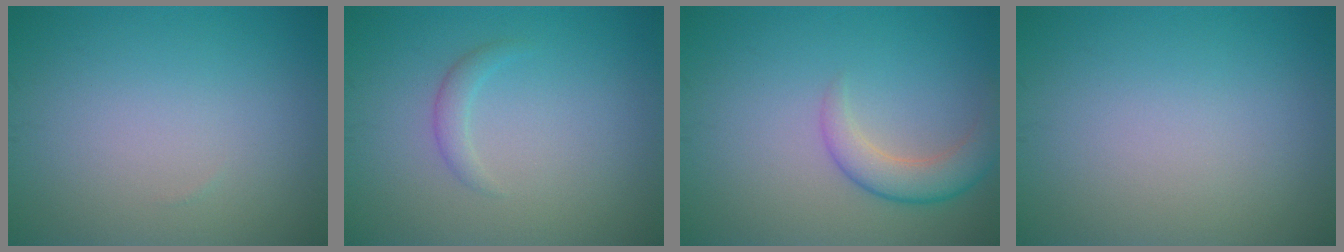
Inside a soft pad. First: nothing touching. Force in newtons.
{"total": 1.3, "press": 1.3, "slide": 0.0}
{"total": 3.4, "press": 3.4, "slide": 0.2}
{"total": 0.0}